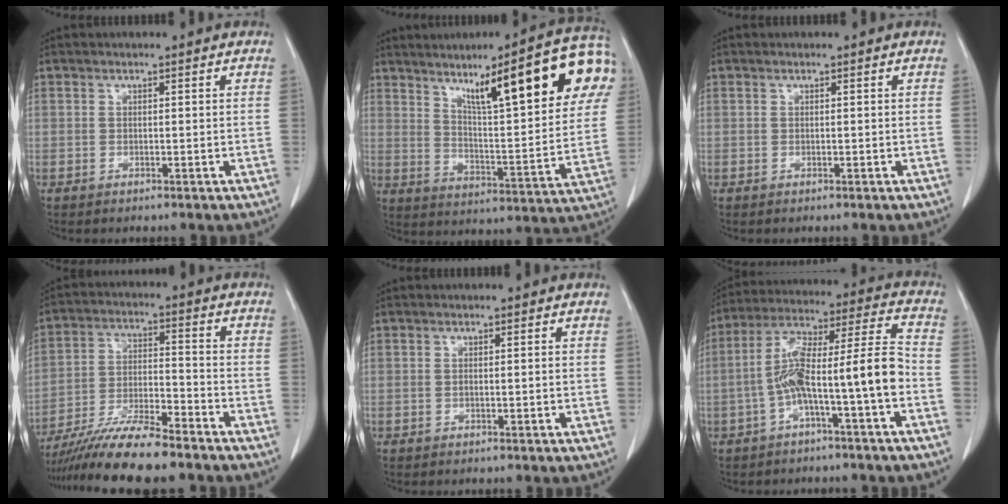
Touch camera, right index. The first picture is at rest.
{"total": 23.2, "force": [11.0, 3.1, 20.2], "torque": [-0.277, 0.023, 0.155]}
{"total": 0.0}
{"total": 12.7, "force": [-10.8, 1.1, 6.6], "torque": [-0.113, -0.008, -0.190]}
{"total": 0.6, "force": [-0.1, 0.0, 0.6], "torque": [-0.012, 0.000, 0.000]}
{"total": 12.4, "force": [-3.8, 0.3, 11.8], "torque": [-0.211, 0.040, -0.067]}